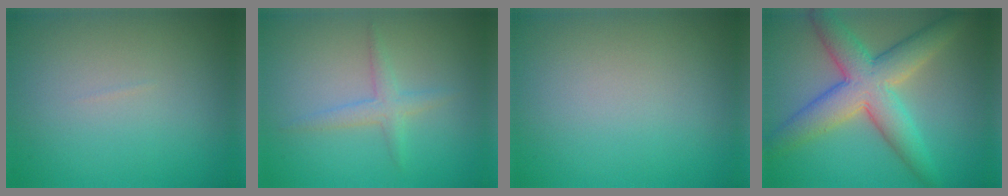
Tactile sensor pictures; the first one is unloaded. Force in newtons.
{"total": 1.8, "press": 1.8, "slide": 0.1}
{"total": 0.0}
{"total": 7.5, "press": 7.5, "slide": 0.3}